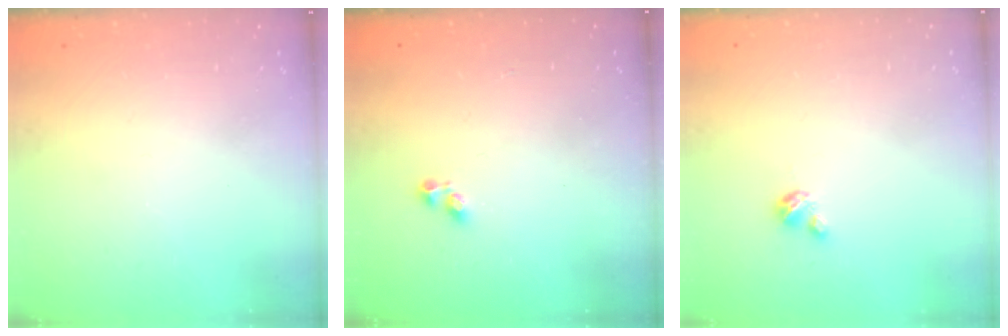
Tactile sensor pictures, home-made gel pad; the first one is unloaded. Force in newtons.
{"total": 1.9, "press": 1.9, "slide": 0.3}
{"total": 2.9, "press": 2.9, "slide": 0.3}